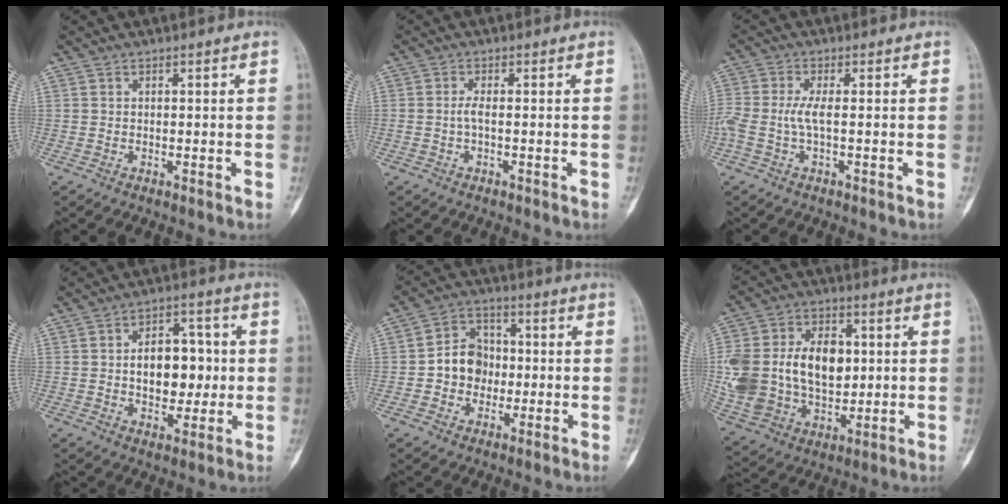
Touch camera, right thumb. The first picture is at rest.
{"total": 1.6, "force": [-0.3, 0.4, 1.5], "torque": [-0.035, 0.000, -0.007]}
{"total": 4.3, "force": [-0.6, 1.2, 4.1], "torque": [-0.120, 0.005, -0.016]}
{"total": 11.6, "force": [0.2, 7.4, 8.9], "torque": [-0.090, 0.014, 0.005]}
{"total": 9.0, "force": [-0.9, 7.7, 4.7], "torque": [-0.043, 0.027, -0.025]}
{"total": 24.3, "force": [1.7, 16.7, 17.6], "torque": [-0.353, 0.008, 0.051]}